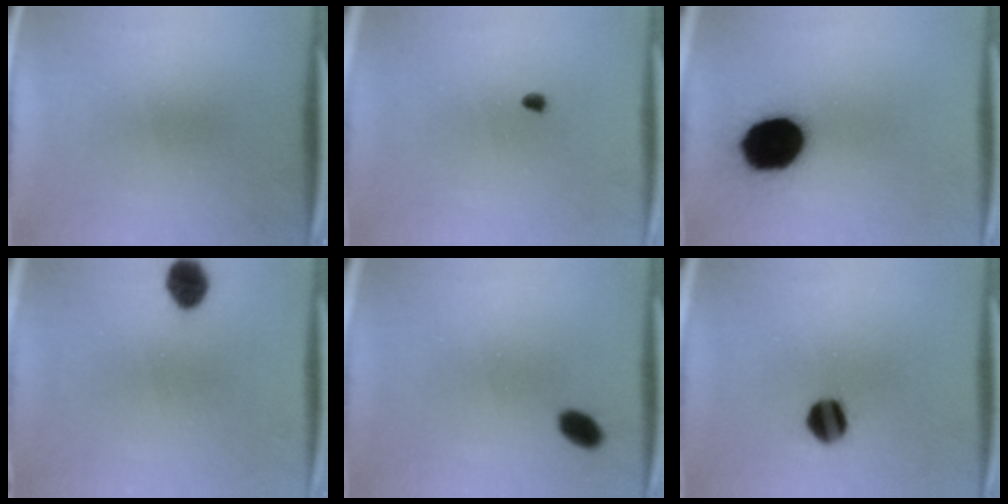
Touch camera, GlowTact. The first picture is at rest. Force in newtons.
{"total": 1.3}
{"total": 18.8}
{"total": 5.6}
{"total": 3.4}
{"total": 6.7}